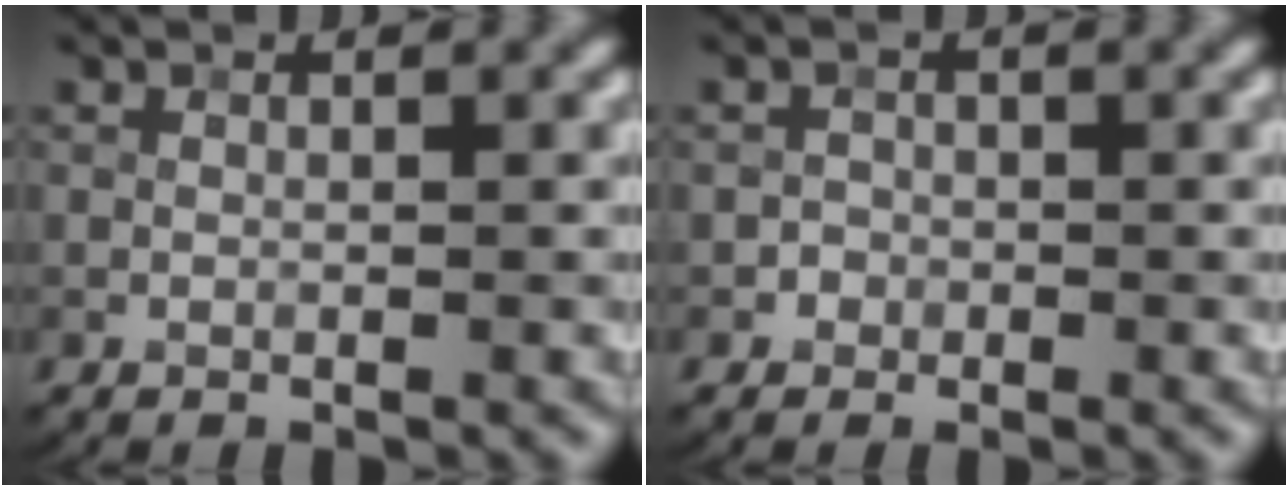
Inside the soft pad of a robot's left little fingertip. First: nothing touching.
{"total": 0.9, "force": [-0.3, 0.8, -0.1], "torque": [0.014, 0.001, -0.007]}